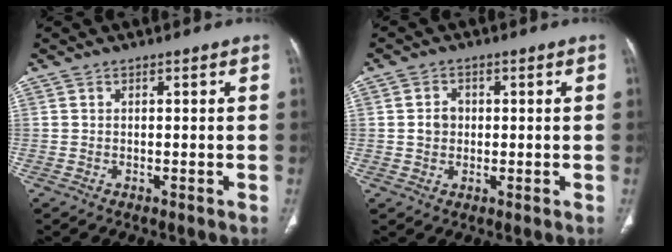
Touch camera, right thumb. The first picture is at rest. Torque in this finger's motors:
{"motor_torque": [-0.07, -0.25, 0.28, 0.52, -0.02]}